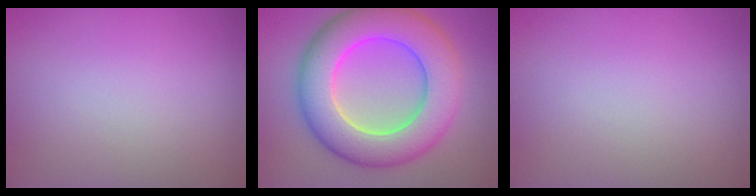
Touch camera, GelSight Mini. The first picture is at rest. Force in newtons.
{"total": 10.8, "press": 10.8, "slide": 0.3}
{"total": 0.0}